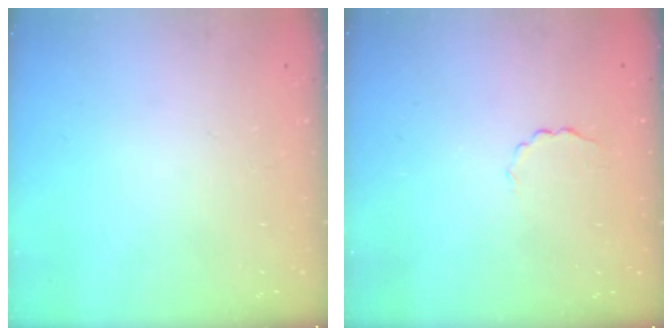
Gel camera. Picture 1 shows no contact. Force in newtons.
{"total": 2.2, "press": 2.1, "slide": 0.6}